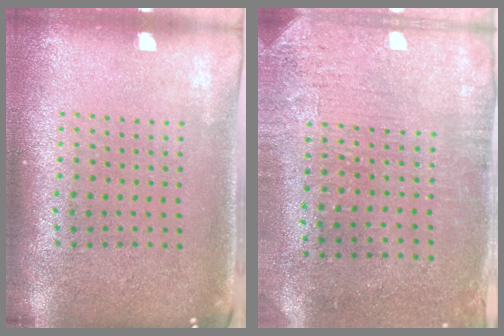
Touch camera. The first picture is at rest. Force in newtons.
{"total": 3.1, "press": 2.5, "slide": 1.8}